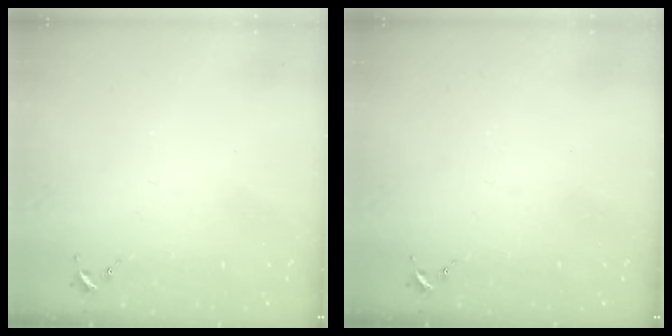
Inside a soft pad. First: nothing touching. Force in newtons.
{"total": 0.0}